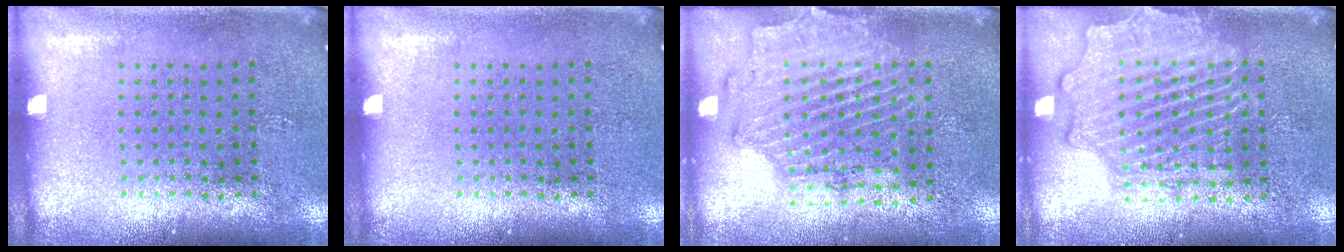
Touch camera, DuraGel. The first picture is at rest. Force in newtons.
{"total": 0.0}
{"total": 1.8, "press": 1.6, "slide": 0.7}
{"total": 2.3, "press": 2.3, "slide": 0.3}